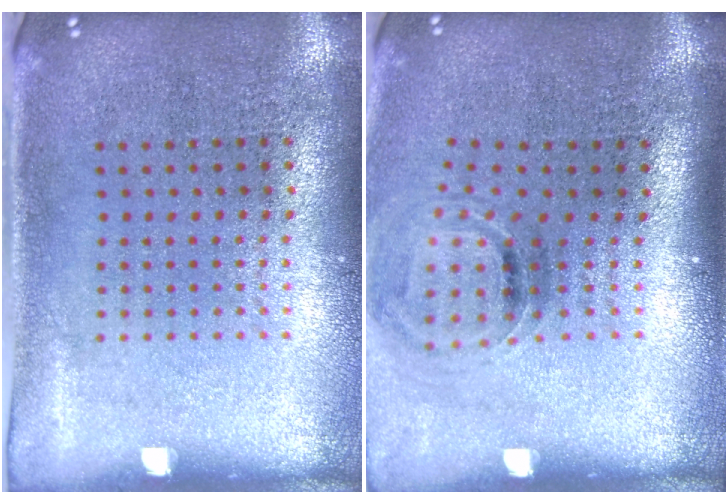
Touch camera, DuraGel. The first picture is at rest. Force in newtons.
{"total": 1.0, "press": 0.8, "slide": 0.5}